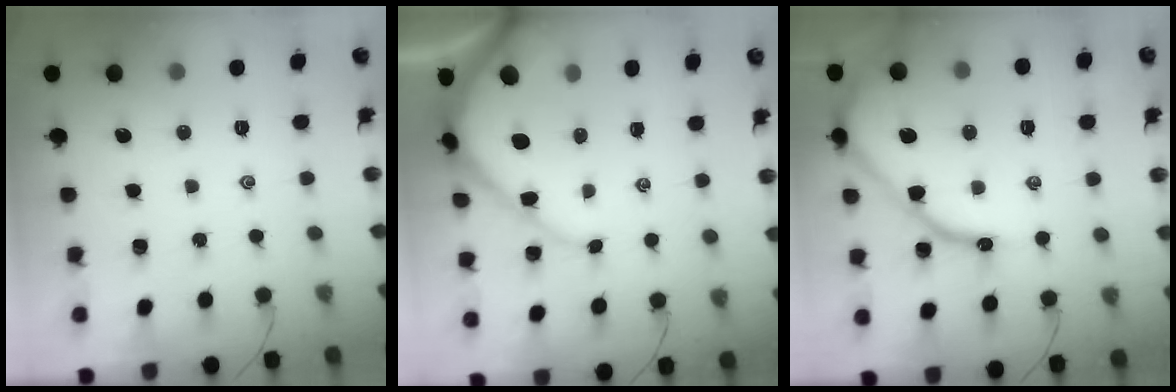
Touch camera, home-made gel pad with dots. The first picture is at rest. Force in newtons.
{"total": 8.8, "press": 8.7, "slide": 0.9}
{"total": 12.3, "press": 12.2, "slide": 1.5}